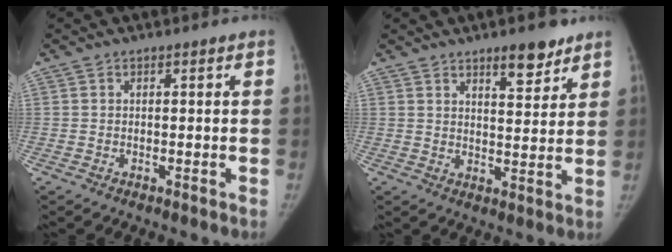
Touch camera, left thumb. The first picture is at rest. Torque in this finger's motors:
{"motor_torque": [0.54, -0.09, 0.60, -0.96, 0.19]}